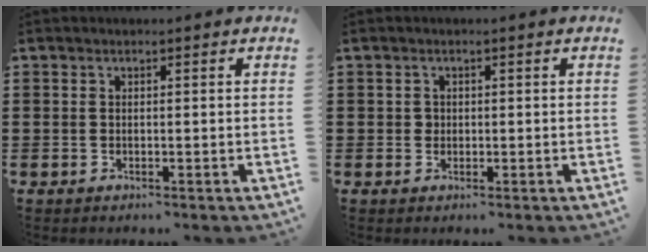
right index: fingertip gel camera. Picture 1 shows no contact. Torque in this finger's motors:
{"motor_torque": [0.17, 0.02, 0.00, 0.01]}